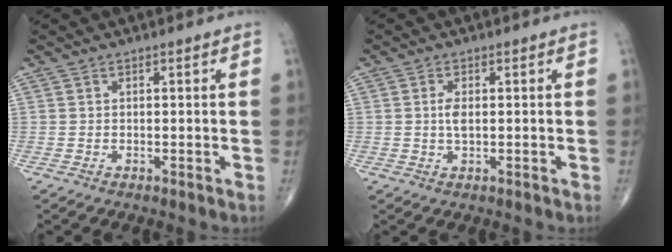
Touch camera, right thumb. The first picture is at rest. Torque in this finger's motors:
{"motor_torque": [0.50, 0.48, 0.04, 0.12, 0.00]}